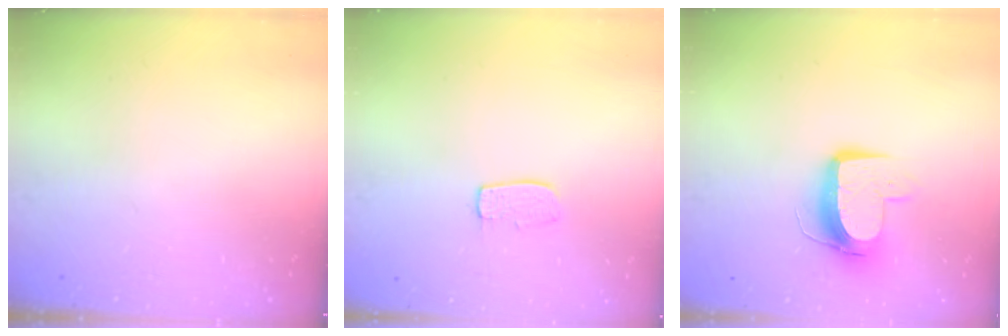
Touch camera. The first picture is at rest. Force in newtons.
{"total": 5.2, "press": 5.2, "slide": 0.3}
{"total": 10.6, "press": 10.6, "slide": 0.9}